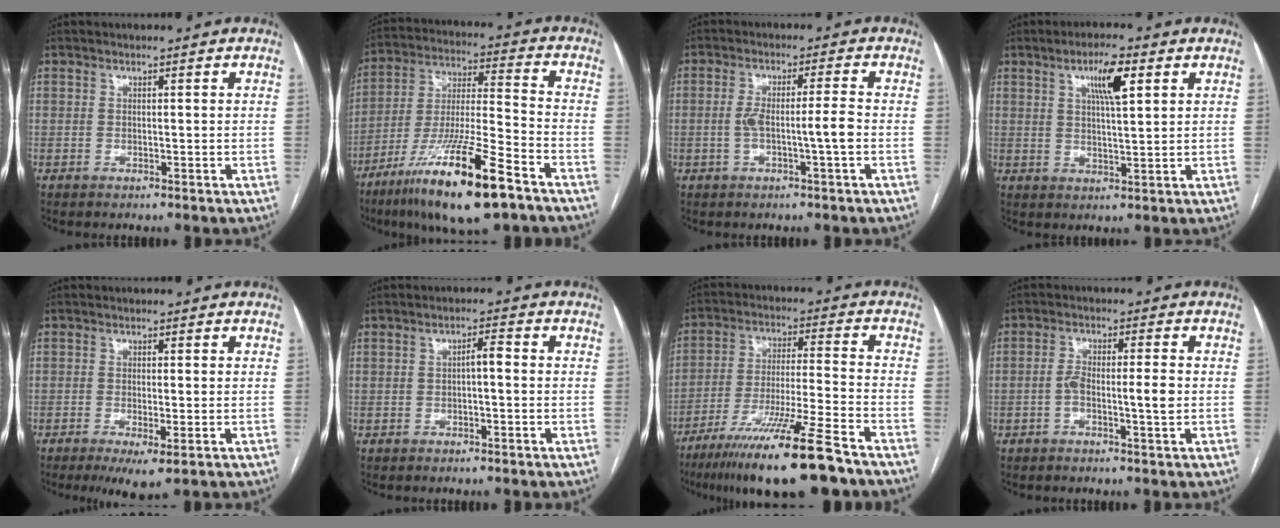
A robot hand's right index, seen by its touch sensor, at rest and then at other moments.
{"total": 18.9, "force": [-11.6, 1.7, 14.8], "torque": [-0.273, -0.035, -0.207]}
{"total": 5.3, "force": [-1.2, 0.0, 5.2], "torque": [-0.102, 0.012, -0.018]}
{"total": 6.5, "force": [2.9, 1.1, 5.7], "torque": [-0.101, 0.004, 0.048]}
{"total": 4.7, "force": [-2.3, 0.9, 3.9], "torque": [-0.064, -0.013, -0.033]}
{"total": 2.2, "force": [-0.1, 0.6, 2.1], "torque": [-0.036, 0.011, -0.001]}
{"total": 17.0, "force": [-12.5, -0.7, 11.5], "torque": [-0.196, -0.045, -0.210]}
{"total": 4.5, "force": [-1.0, 0.6, 4.3], "torque": [-0.081, 0.009, -0.017]}